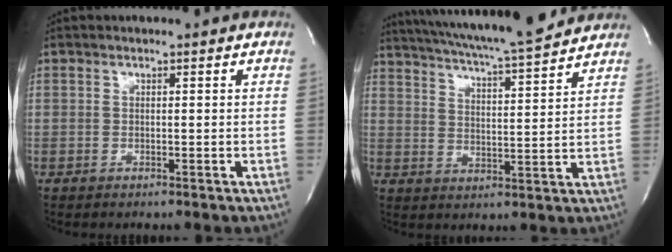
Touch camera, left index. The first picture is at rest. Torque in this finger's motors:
{"motor_torque": [1.08, -1.06, 0.53, 0.09]}